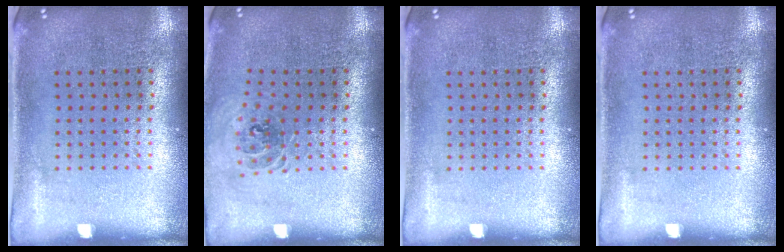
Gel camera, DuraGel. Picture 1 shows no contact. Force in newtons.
{"total": 0.9, "press": 0.8, "slide": 0.2}
{"total": 0.0}
{"total": 0.0}